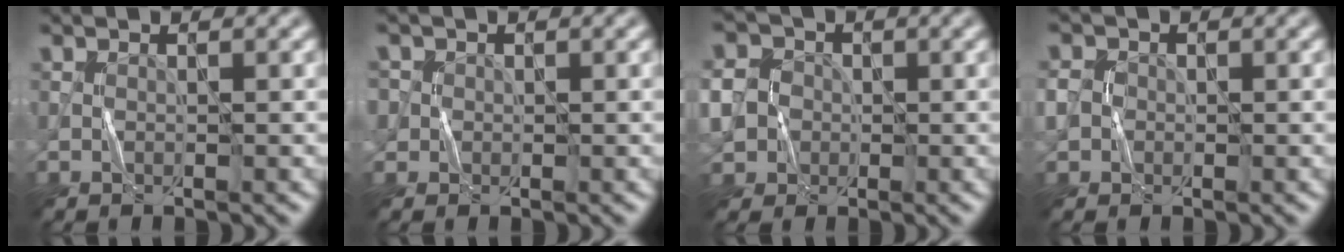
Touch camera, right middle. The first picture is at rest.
{"total": 2.3, "force": [0.8, 2.0, 0.5], "torque": [-0.006, 0.011, 0.007]}
{"total": 8.1, "force": [-1.3, 7.4, 3.0], "torque": [-0.073, 0.007, -0.056]}
{"total": 3.2, "force": [0.0, 2.9, 1.3], "torque": [-0.026, 0.009, -0.011]}